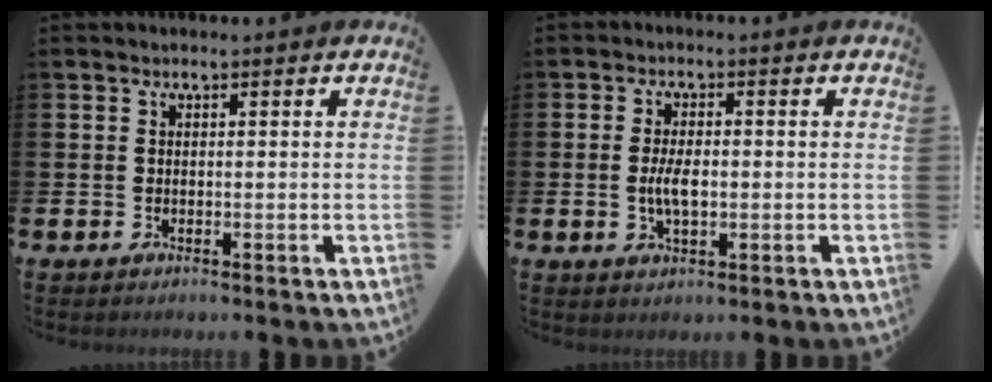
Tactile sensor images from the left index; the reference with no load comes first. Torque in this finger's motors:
{"motor_torque": [0.27, 0.07, 0.19, 0.10]}